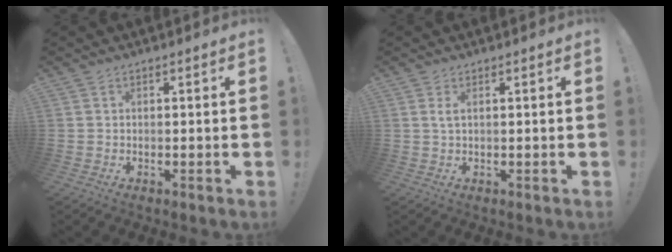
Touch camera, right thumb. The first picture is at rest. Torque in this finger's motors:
{"motor_torque": [0.01, -0.12, -0.56, 0.05, 0.00]}